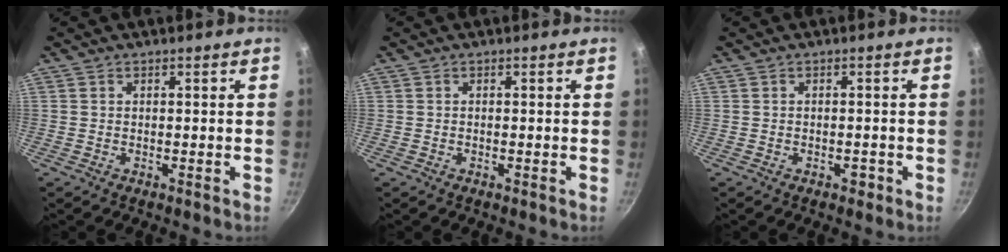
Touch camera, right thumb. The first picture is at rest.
{"total": 0.0}
{"total": 1.5, "force": [-0.7, 1.0, 0.9], "torque": [-0.012, 0.007, -0.006]}